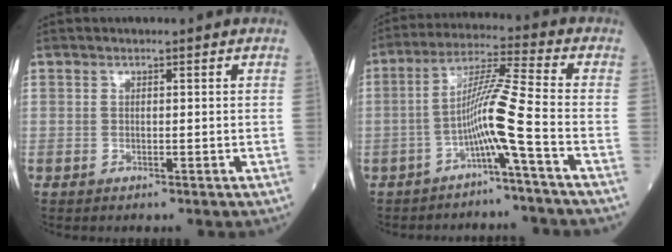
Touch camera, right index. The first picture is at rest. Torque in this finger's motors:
{"motor_torque": [0.69, -0.64, 0.48, 0.13]}